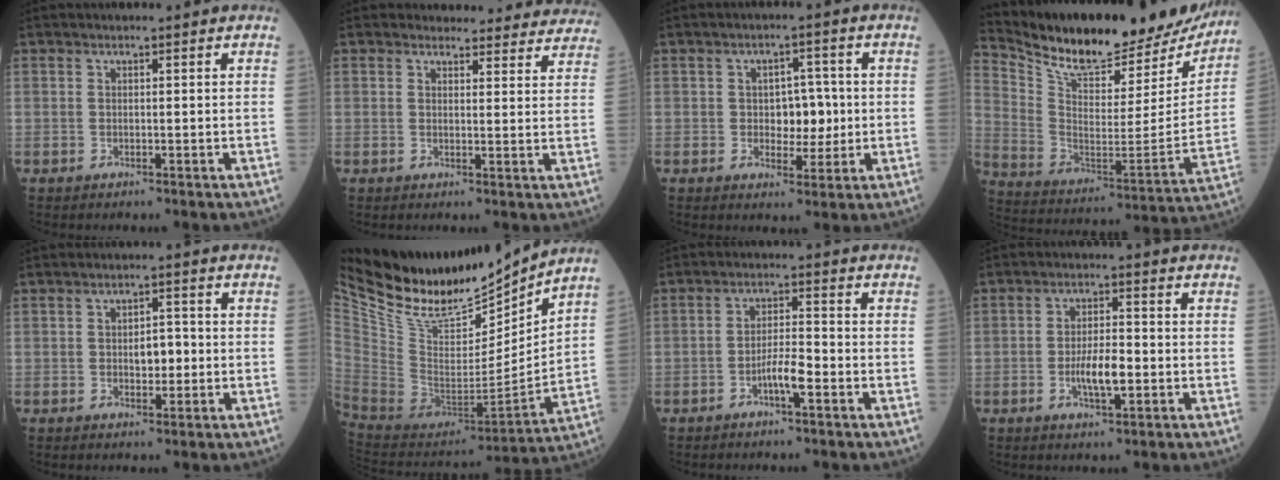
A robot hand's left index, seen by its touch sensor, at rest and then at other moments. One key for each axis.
{"total": 15.9, "fx": 15.1, "fy": 4.6, "fz": 1.6, "tx": 0.020, "ty": -0.034, "tz": 0.144}
{"total": 4.8, "fx": -0.2, "fy": 3.1, "fz": 3.7, "tx": -0.047, "ty": 0.008, "tz": -0.001}
{"total": 26.7, "fx": 23.9, "fy": 6.9, "fz": 9.5, "tx": -0.172, "ty": -0.050, "tz": 0.346}
{"total": 3.2, "fx": -0.6, "fy": 1.7, "fz": 2.6, "tx": -0.036, "ty": 0.003, "tz": -0.009}
{"total": 21.6, "fx": 19.2, "fy": 4.1, "fz": 8.8, "tx": -0.172, "ty": -0.033, "tz": 0.341}
{"total": 4.2, "fx": -2.3, "fy": 0.5, "fz": 3.5, "tx": -0.063, "ty": -0.001, "tz": -0.044}
{"total": 5.2, "fx": -1.6, "fy": 1.4, "fz": 4.8, "tx": -0.091, "ty": -0.004, "tz": -0.029}